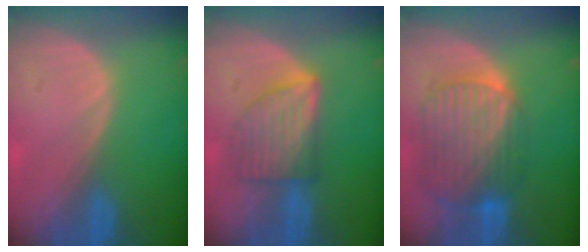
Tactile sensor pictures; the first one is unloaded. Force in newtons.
{"total": 6.4, "press": 6.4, "slide": 0.1}
{"total": 10.3, "press": 8.7, "slide": 5.6}